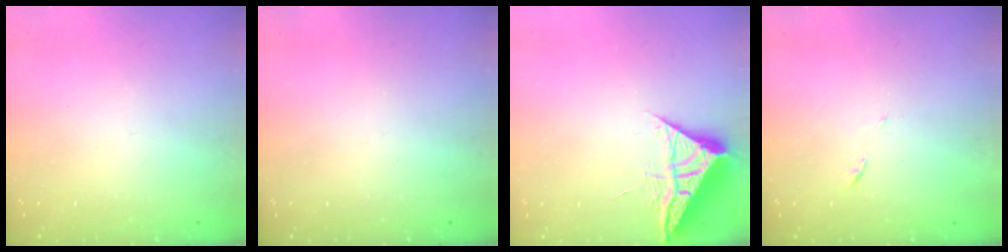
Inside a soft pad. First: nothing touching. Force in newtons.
{"total": 0.0}
{"total": 6.4, "press": 6.4, "slide": 0.2}
{"total": 5.6, "press": 5.6, "slide": 0.4}